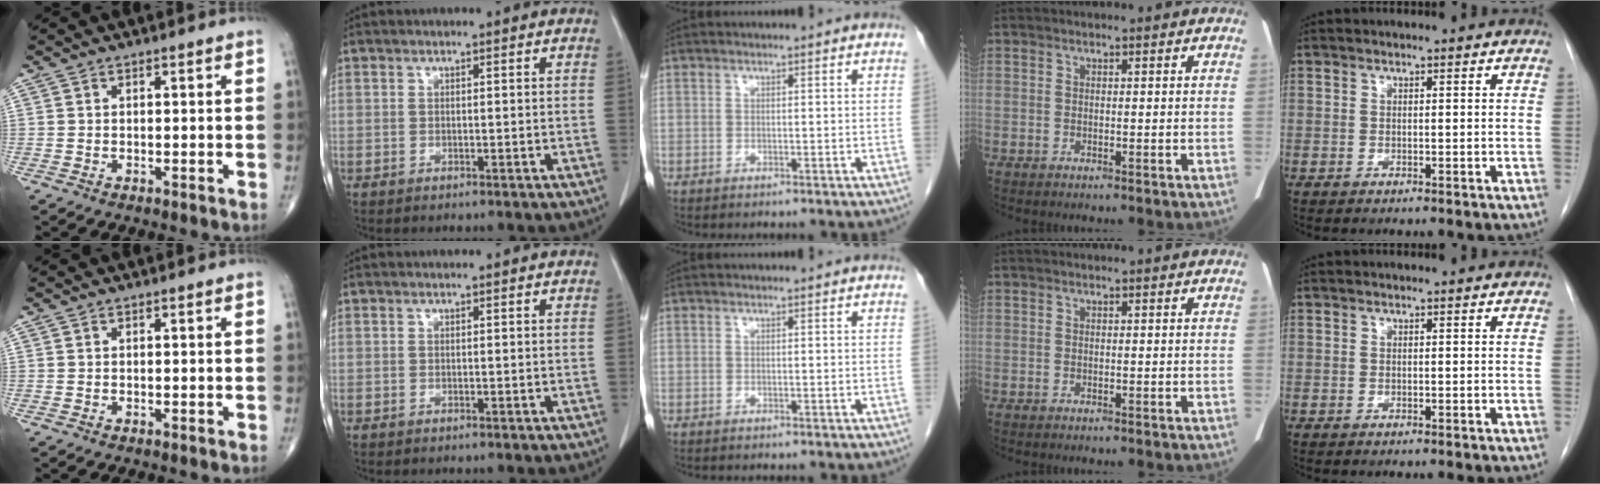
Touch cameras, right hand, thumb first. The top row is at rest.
{}